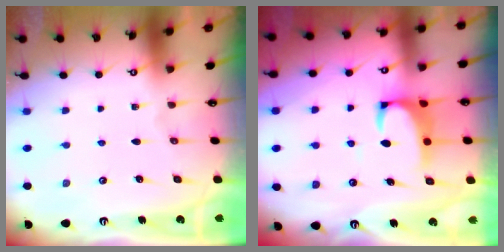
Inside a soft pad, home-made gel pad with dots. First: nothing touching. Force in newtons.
{"total": 2.2, "press": 2.0, "slide": 1.0}